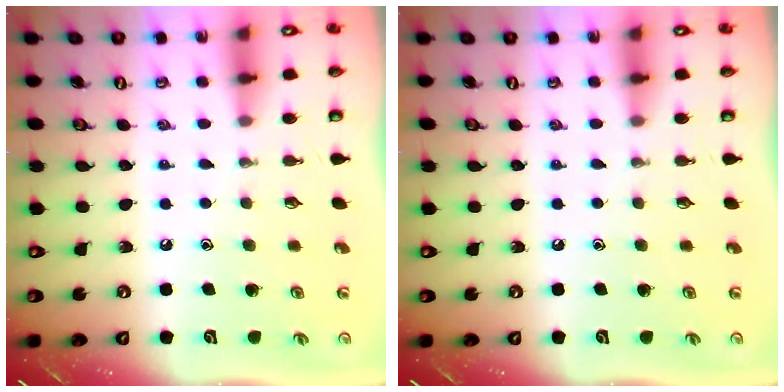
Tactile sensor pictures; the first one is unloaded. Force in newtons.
{"total": 0.0}